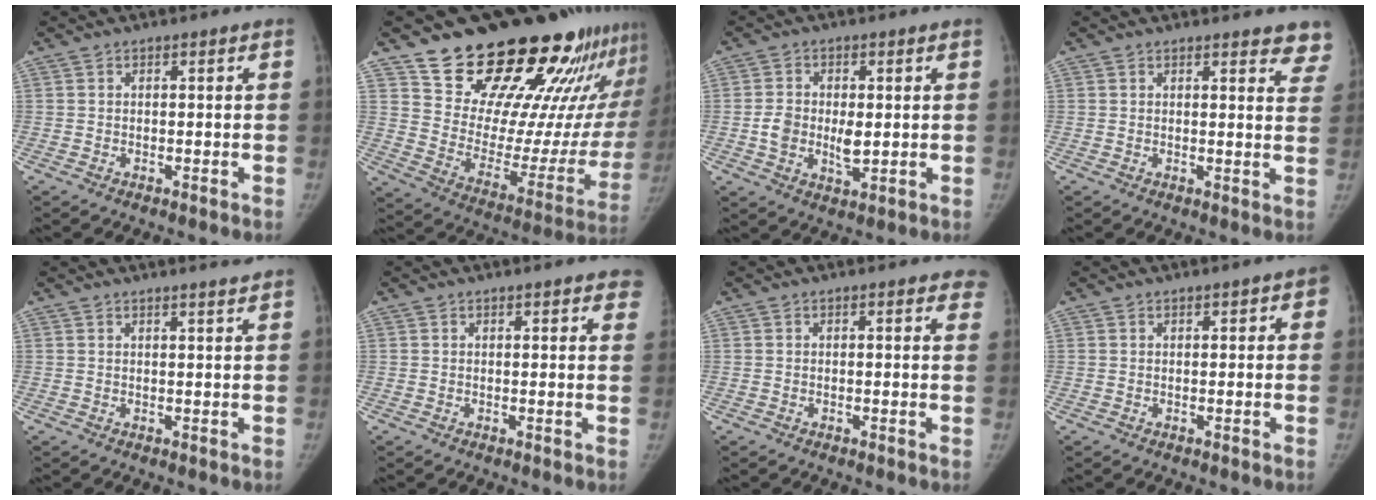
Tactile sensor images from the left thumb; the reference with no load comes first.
{"total": 30.3, "force": [24.0, 11.5, 14.5], "torque": [-0.166, -0.142, 0.337]}
{"total": 7.2, "force": [-0.6, 4.5, 5.6], "torque": [-0.086, -0.006, -0.006]}
{"total": 7.0, "force": [6.3, 2.2, 2.2], "torque": [0.018, -0.030, 0.046]}
{"total": 2.3, "force": [2.1, -0.3, 0.8], "torque": [-0.001, -0.011, 0.028]}
{"total": 4.2, "force": [3.2, 1.6, 2.3], "torque": [0.009, -0.005, 0.031]}
{"total": 3.1, "force": [2.6, 1.4, 1.0], "torque": [0.019, -0.009, 0.009]}
{"total": 2.3, "force": [0.9, 1.2, 1.8], "torque": [-0.004, 0.001, 0.008]}